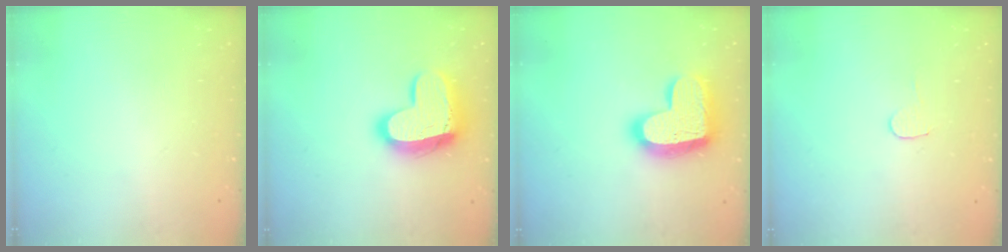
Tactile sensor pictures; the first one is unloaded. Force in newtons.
{"total": 16.2, "press": 16.1, "slide": 1.4}
{"total": 19.5, "press": 19.5, "slide": 1.4}
{"total": 4.5, "press": 4.5, "slide": 0.4}